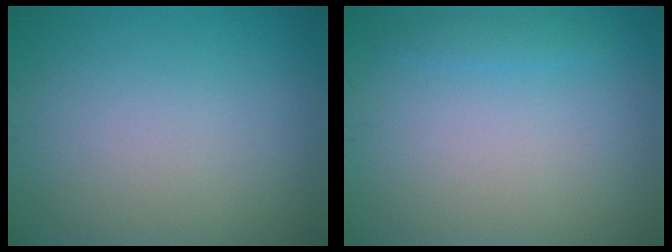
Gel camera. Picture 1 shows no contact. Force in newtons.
{"total": 1.0, "press": 1.0, "slide": 0.1}